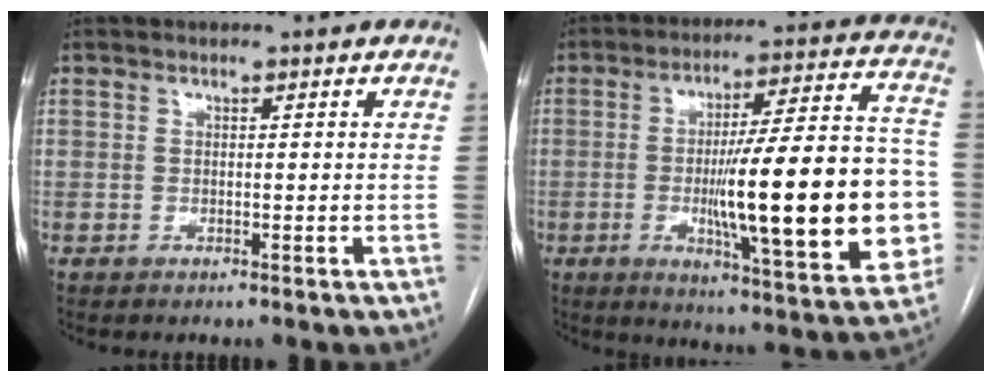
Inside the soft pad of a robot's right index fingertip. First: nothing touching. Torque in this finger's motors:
{"motor_torque": [2.14, 0.00, 1.05, 0.21]}